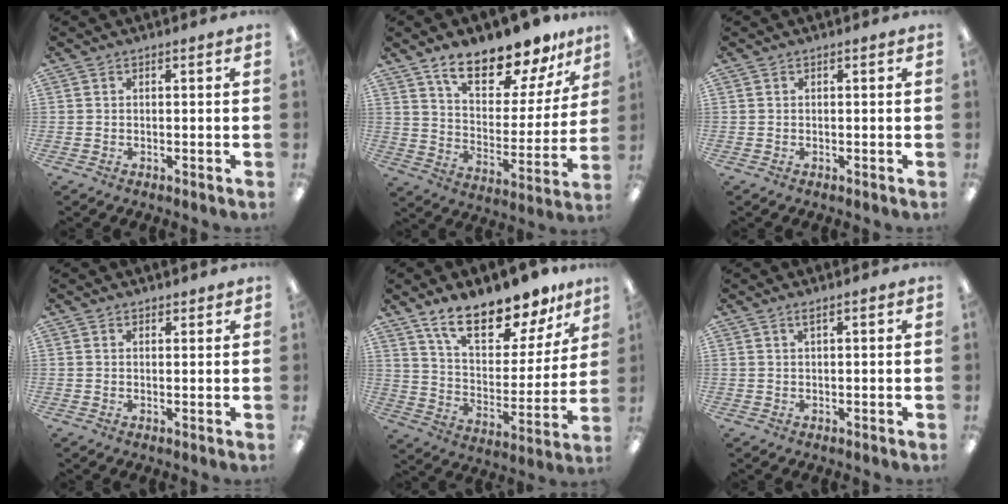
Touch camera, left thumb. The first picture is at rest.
{"total": 15.7, "force": [13.2, 4.7, 7.0], "torque": [-0.112, -0.093, 0.229]}
{"total": 0.0}
{"total": 1.4, "force": [1.2, 0.6, 0.0], "torque": [0.007, -0.003, 0.022]}
{"total": 18.3, "force": [14.6, 6.4, 8.9], "torque": [-0.156, -0.093, 0.256]}
{"total": 1.4, "force": [0.9, 0.2, 1.0], "torque": [-0.023, 0.002, 0.015]}